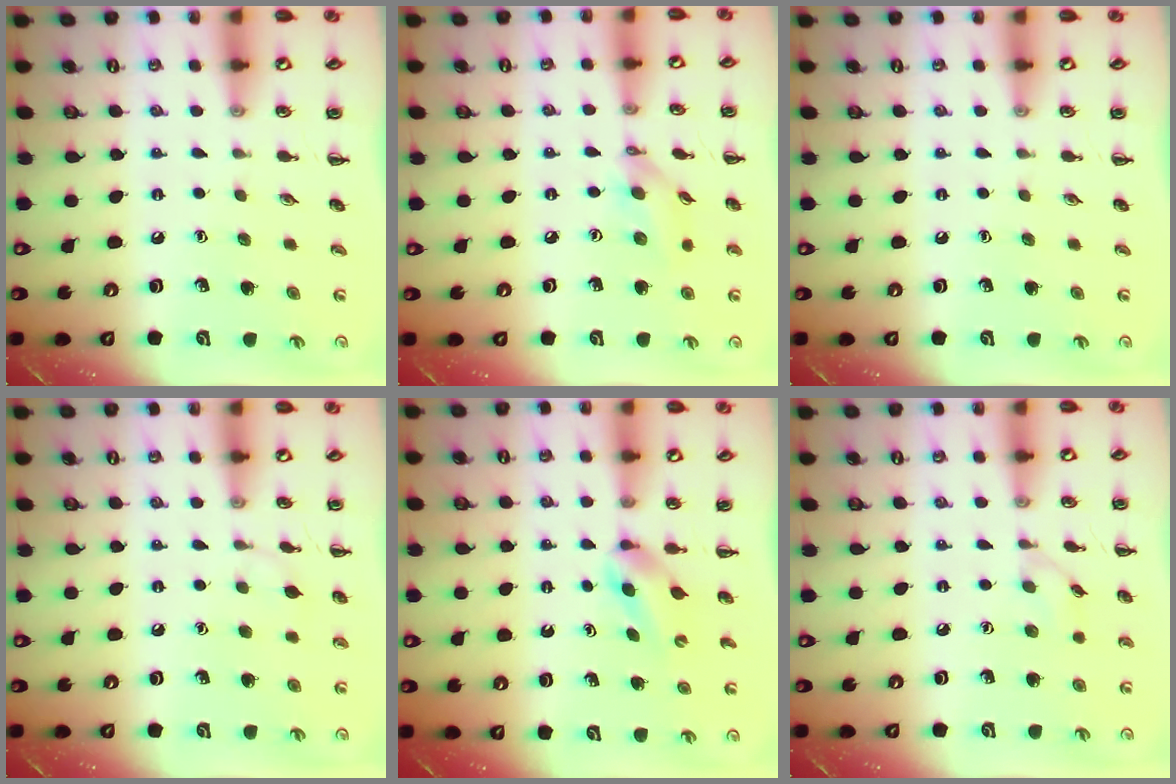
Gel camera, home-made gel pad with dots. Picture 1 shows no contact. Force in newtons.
{"total": 9.3, "press": 9.3, "slide": 1.2}
{"total": 0.0}
{"total": 5.5, "press": 5.2, "slide": 1.7}
{"total": 2.8, "press": 2.5, "slide": 1.3}
{"total": 5.8, "press": 5.5, "slide": 1.9}